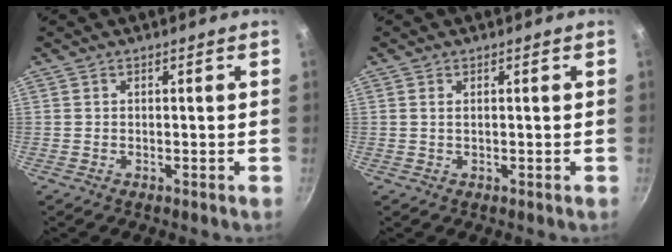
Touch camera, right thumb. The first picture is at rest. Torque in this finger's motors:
{"motor_torque": [-0.76, 0.00, -0.55, 0.22, -0.03]}